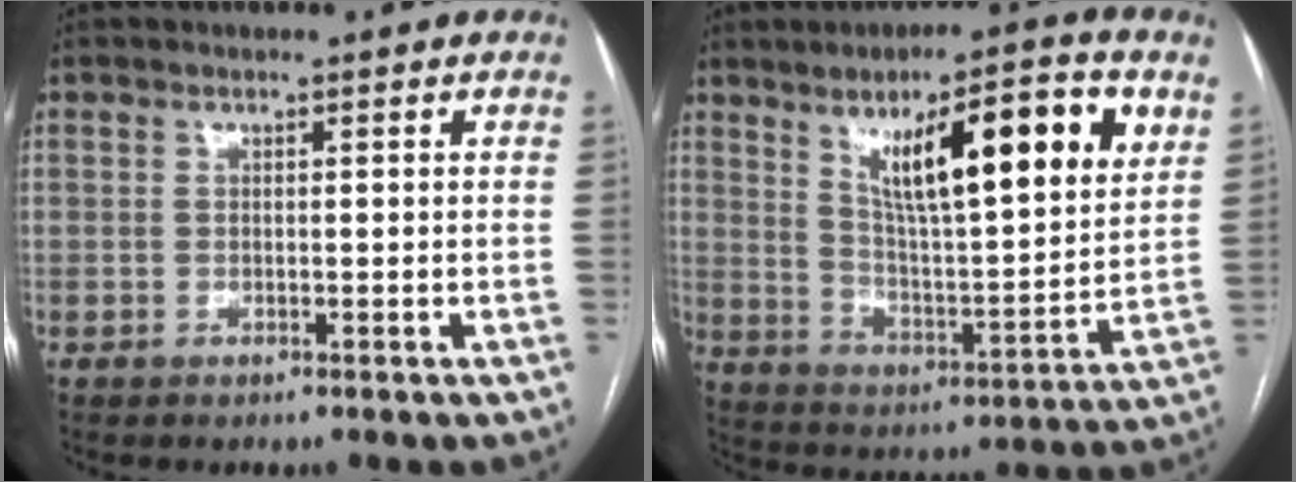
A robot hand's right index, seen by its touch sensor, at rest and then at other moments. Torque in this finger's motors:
{"motor_torque": [1.21, 0.93, 0.91, 0.21]}